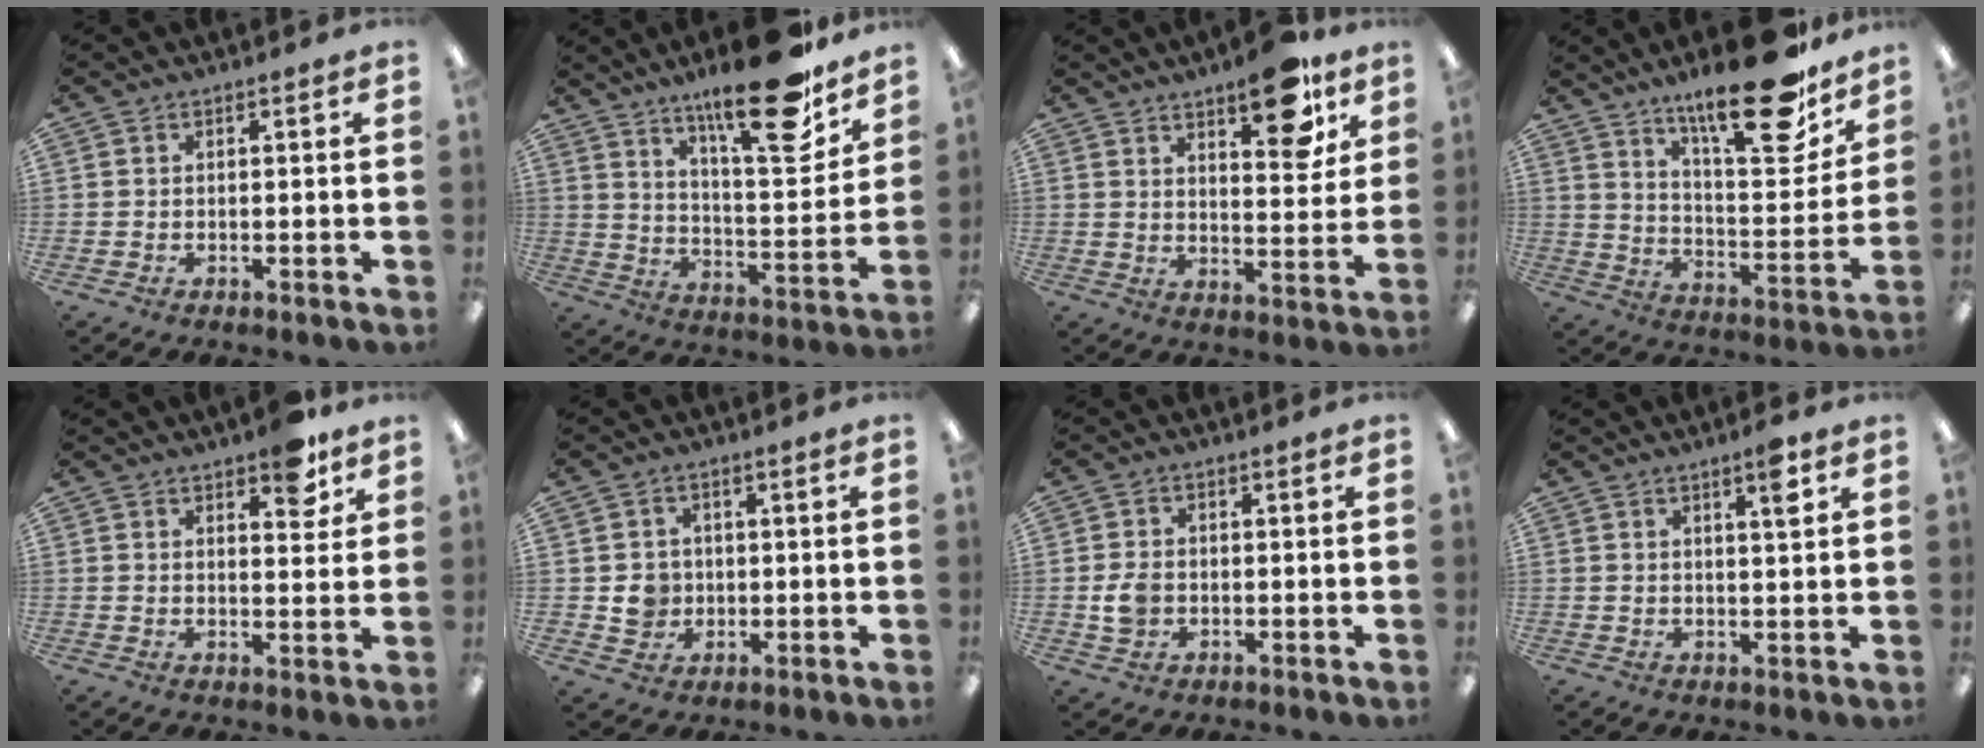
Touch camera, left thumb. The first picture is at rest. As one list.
[{"total": 21.3, "force": [15.7, 5.1, 13.5], "torque": [-0.207, -0.102, 0.251]}, {"total": 13.3, "force": [9.2, 4.8, 8.2], "torque": [-0.094, -0.058, 0.150]}, {"total": 23.4, "force": [17.2, 6.6, 14.4], "torque": [-0.209, -0.115, 0.277]}, {"total": 6.7, "force": [4.8, 2.9, 3.7], "torque": [-0.029, -0.026, 0.078]}, {"total": 4.5, "force": [0.0, 4.3, 1.2], "torque": [-0.006, 0.000, -0.001]}, {"total": 4.2, "force": [-0.5, 3.3, 2.6], "torque": [-0.052, 0.005, -0.008]}, {"total": 4.5, "force": [2.6, 0.5, 3.6], "torque": [-0.055, -0.008, 0.039]}]